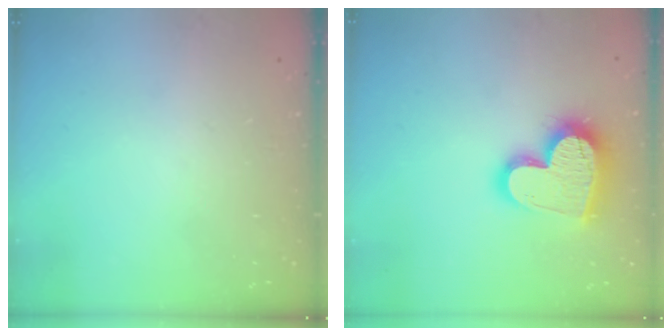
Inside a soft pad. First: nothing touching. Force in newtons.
{"total": 18.1, "press": 18.0, "slide": 1.5}